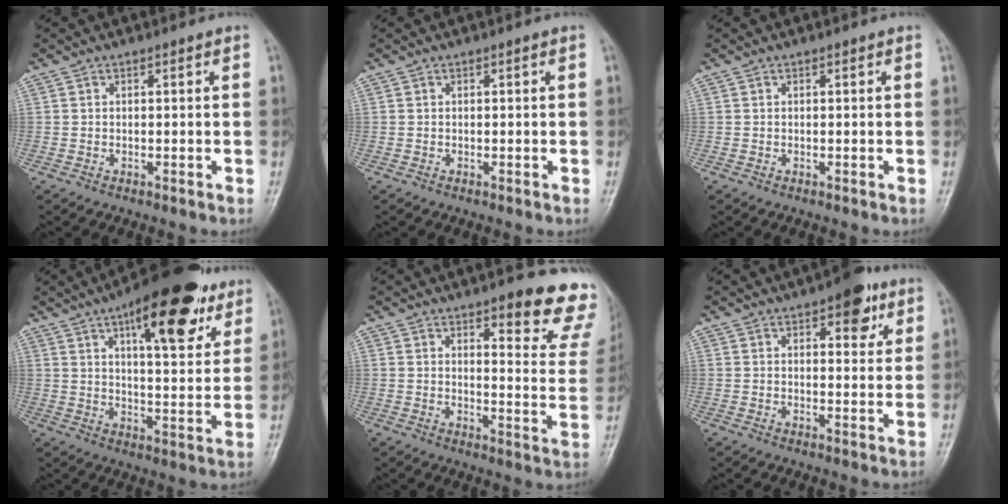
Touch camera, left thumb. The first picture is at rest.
{"total": 0.0}
{"total": 0.0}
{"total": 19.8, "force": [10.9, 7.3, 14.8], "torque": [-0.177, -0.033, 0.158]}
{"total": 15.2, "force": [11.2, 4.3, 9.3], "torque": [-0.065, -0.069, 0.119]}
{"total": 7.8, "force": [4.3, 3.5, 5.6], "torque": [-0.044, -0.014, 0.049]}